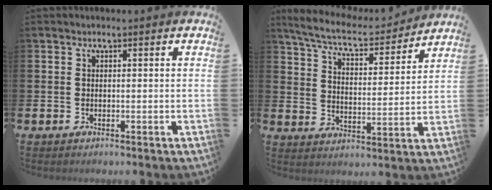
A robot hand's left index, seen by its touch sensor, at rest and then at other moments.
{"total": 7.7, "force": [7.2, 1.3, 2.6], "torque": [-0.080, -0.048, 0.122]}